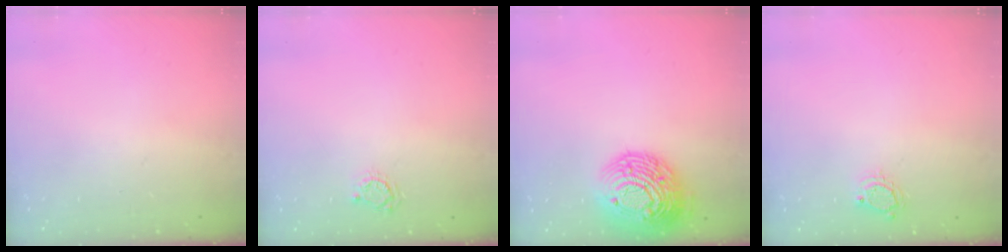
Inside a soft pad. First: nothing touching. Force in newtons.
{"total": 3.4, "press": 3.3, "slide": 0.4}
{"total": 19.0, "press": 18.9, "slide": 1.2}
{"total": 5.1, "press": 5.1, "slide": 0.5}